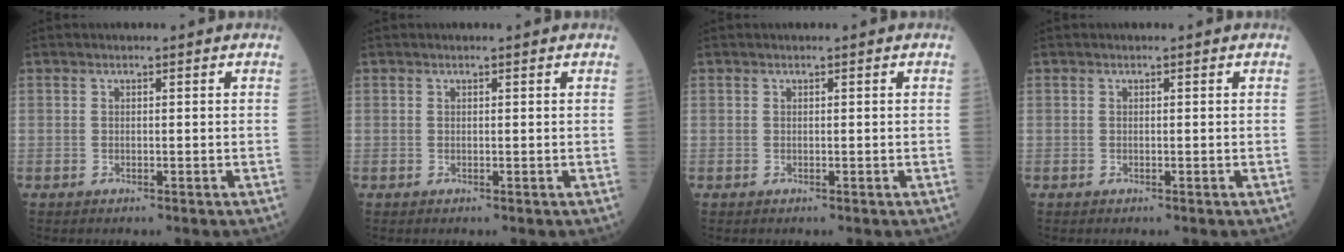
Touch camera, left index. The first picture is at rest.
{"total": 0.0}
{"total": 0.0}
{"total": 0.0}